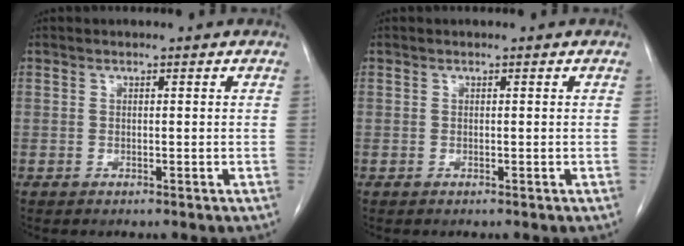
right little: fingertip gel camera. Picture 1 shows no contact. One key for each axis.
{"total": 0.0}